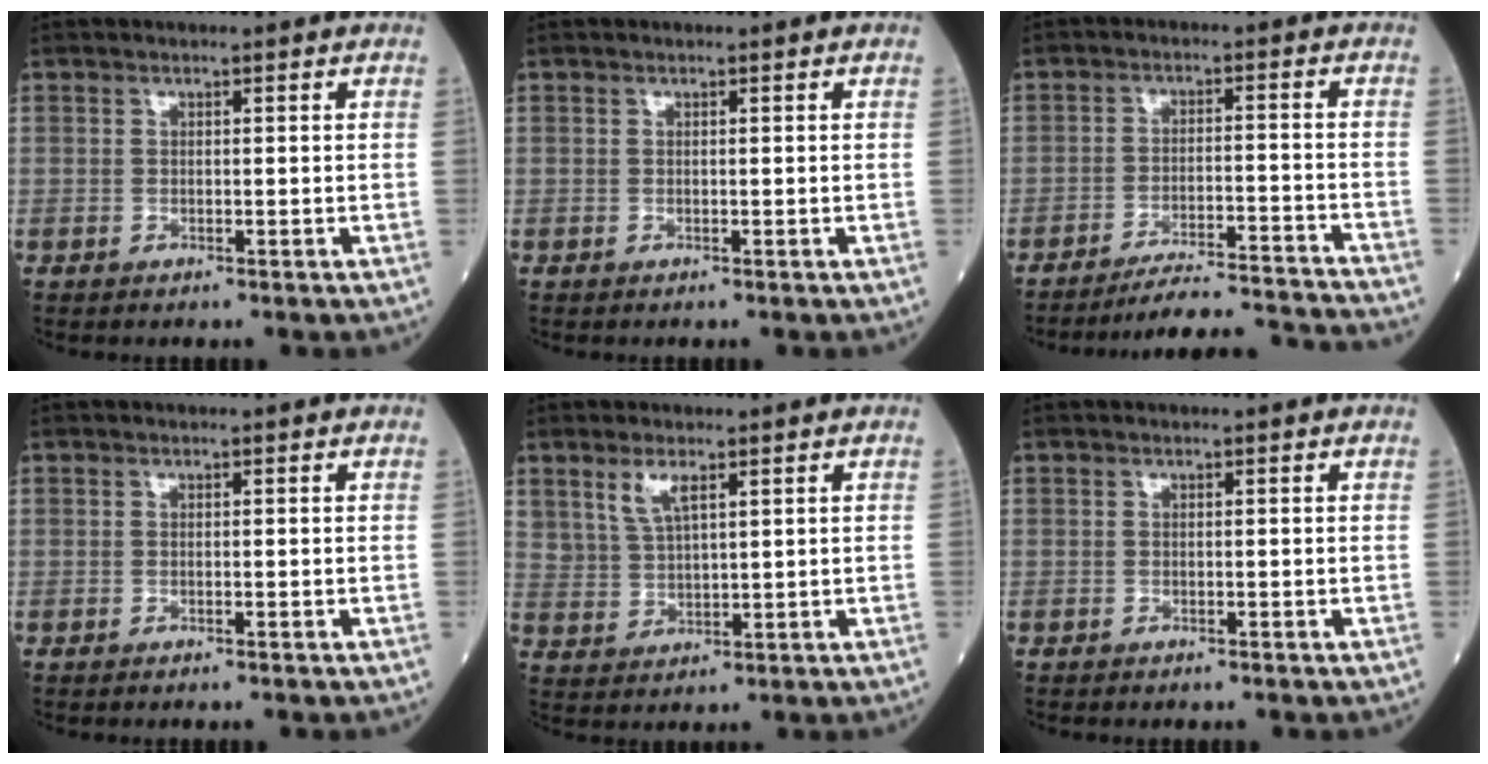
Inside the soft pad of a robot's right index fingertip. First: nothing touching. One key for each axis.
{"total": 0.0}
{"total": 15.2, "fx": -14.8, "fy": -0.9, "fz": 3.2, "tx": -0.035, "ty": -0.008, "tz": -0.201}
{"total": 0.5, "fx": -0.5, "fy": 0.0, "fz": 0.2, "tx": -0.004, "ty": -0.002, "tz": -0.008}
{"total": 4.3, "fx": 2.7, "fy": 1.5, "fz": 3.0, "tx": -0.066, "ty": 0.005, "tz": 0.059}
{"total": 0.6, "fx": -0.6, "fy": 0.2, "fz": 0.2, "tx": -0.011, "ty": -0.001, "tz": -0.008}